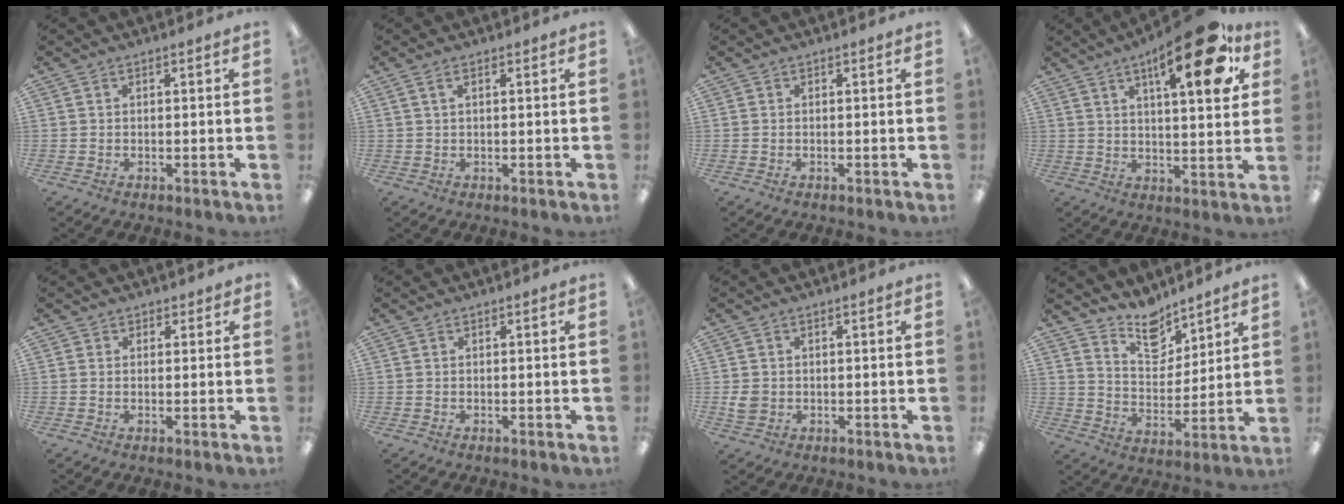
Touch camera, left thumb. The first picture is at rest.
{"total": 2.0, "force": [0.9, 0.7, 1.7], "torque": [-0.038, 0.003, 0.016]}
{"total": 0.0}
{"total": 19.1, "force": [10.0, 5.7, 15.2], "torque": [-0.214, -0.044, 0.145]}
{"total": 1.2, "force": [0.6, 1.0, 0.0], "torque": [0.009, 0.000, 0.009]}
{"total": 0.0}
{"total": 3.2, "force": [0.2, 2.7, 1.8], "torque": [-0.040, 0.005, 0.002]}
{"total": 10.8, "force": [9.2, 4.8, 2.9], "torque": [-0.036, -0.068, 0.170]}